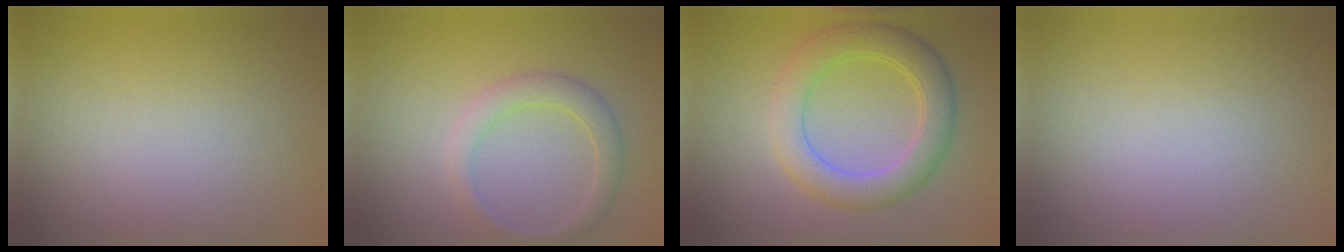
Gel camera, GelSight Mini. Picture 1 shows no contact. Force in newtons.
{"total": 2.3, "press": 2.3, "slide": 0.2}
{"total": 5.0, "press": 5.0, "slide": 0.2}
{"total": 0.0}